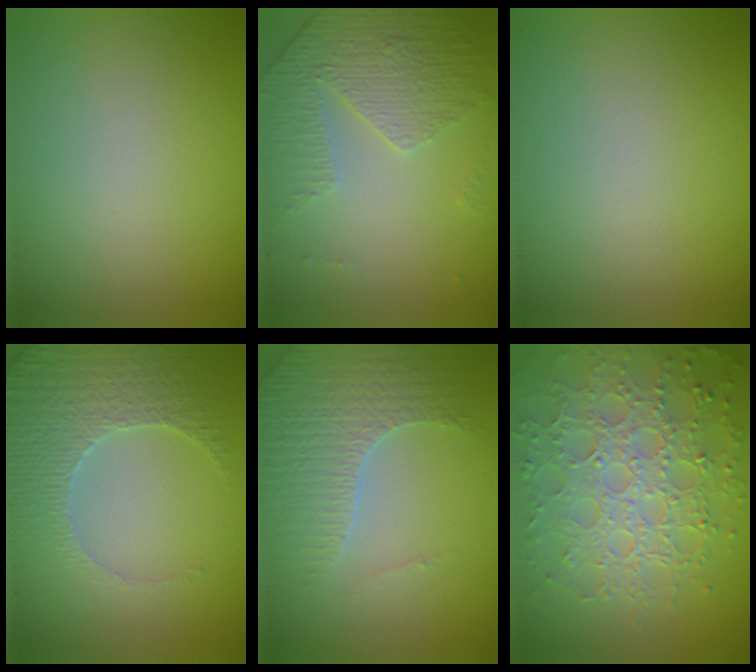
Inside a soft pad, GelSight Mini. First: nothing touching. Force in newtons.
{"total": 4.8, "press": 3.2, "slide": 3.5}
{"total": 0.0}
{"total": 4.1, "press": 4.1, "slide": 0.4}
{"total": 4.2, "press": 3.7, "slide": 1.8}
{"total": 7.9, "press": 6.0, "slide": 5.2}